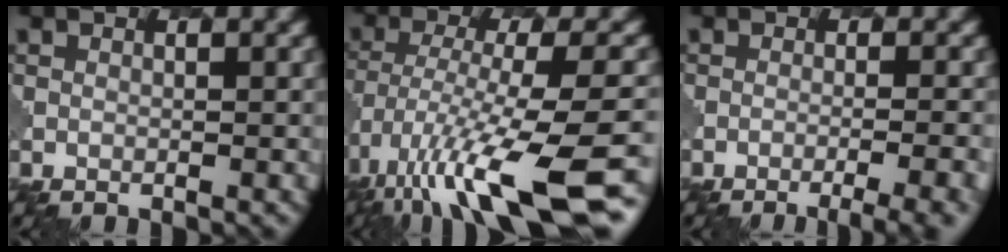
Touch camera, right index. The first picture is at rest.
{"total": 12.8, "force": [-7.1, 3.0, 10.3], "torque": [-0.201, -0.014, -0.110]}
{"total": 6.0, "force": [-3.9, 1.6, 4.3], "torque": [-0.037, -0.001, -0.040]}